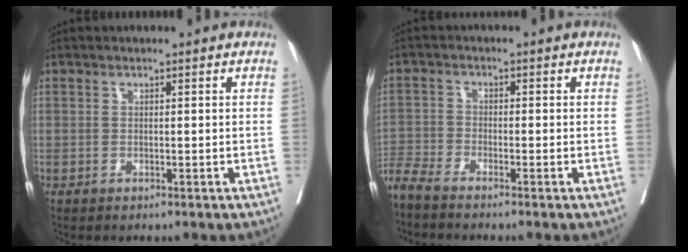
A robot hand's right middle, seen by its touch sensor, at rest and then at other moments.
{"total": 3.9, "force": [-3.7, -0.5, 1.2], "torque": [-0.025, -0.011, -0.075]}